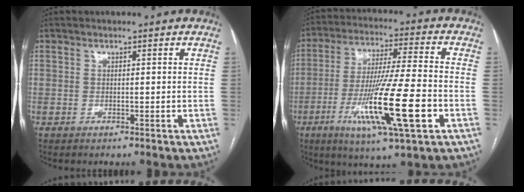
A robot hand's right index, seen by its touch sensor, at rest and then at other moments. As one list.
[{"total": 17.1, "force": [-5.7, 0.7, 16.1], "torque": [-0.300, -0.026, -0.098]}]